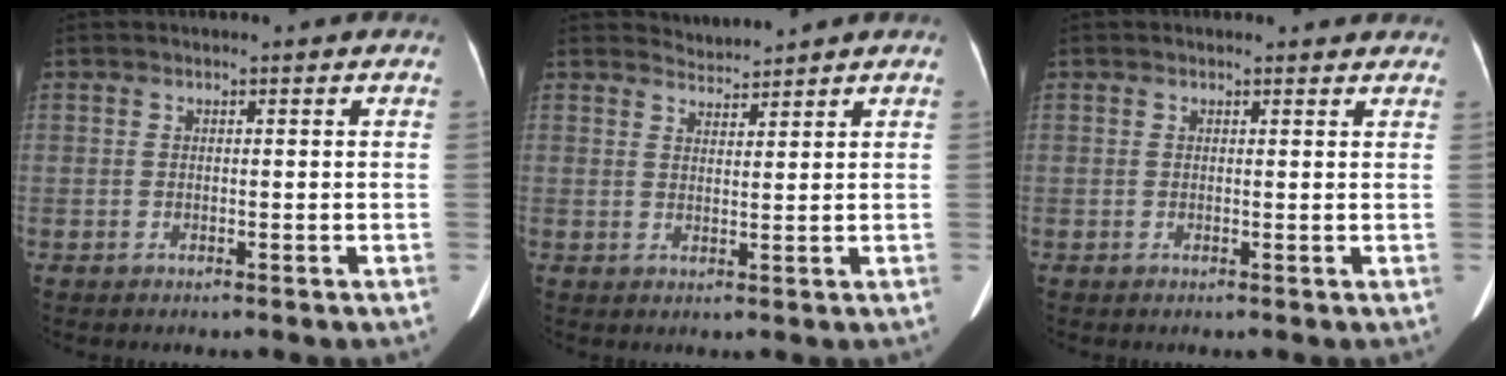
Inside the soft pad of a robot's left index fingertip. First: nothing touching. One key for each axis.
{"total": 2.1, "fx": 1.9, "fy": -0.4, "fz": -0.7, "tx": -0.001, "ty": 0.001, "tz": 0.043}
{"total": 1.4, "fx": 1.3, "fy": 0.6, "fz": 0.2, "tx": -0.006, "ty": 0.000, "tz": 0.003}